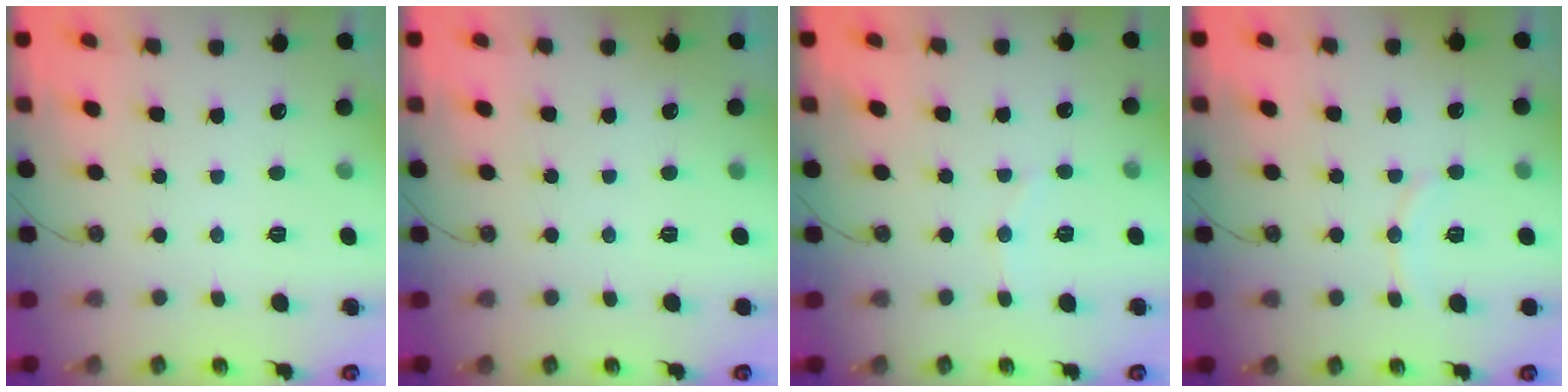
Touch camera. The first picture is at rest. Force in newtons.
{"total": 1.5, "press": 0.2, "slide": 1.5}
{"total": 5.6, "press": 5.6, "slide": 0.6}
{"total": 6.3, "press": 6.2, "slide": 0.8}